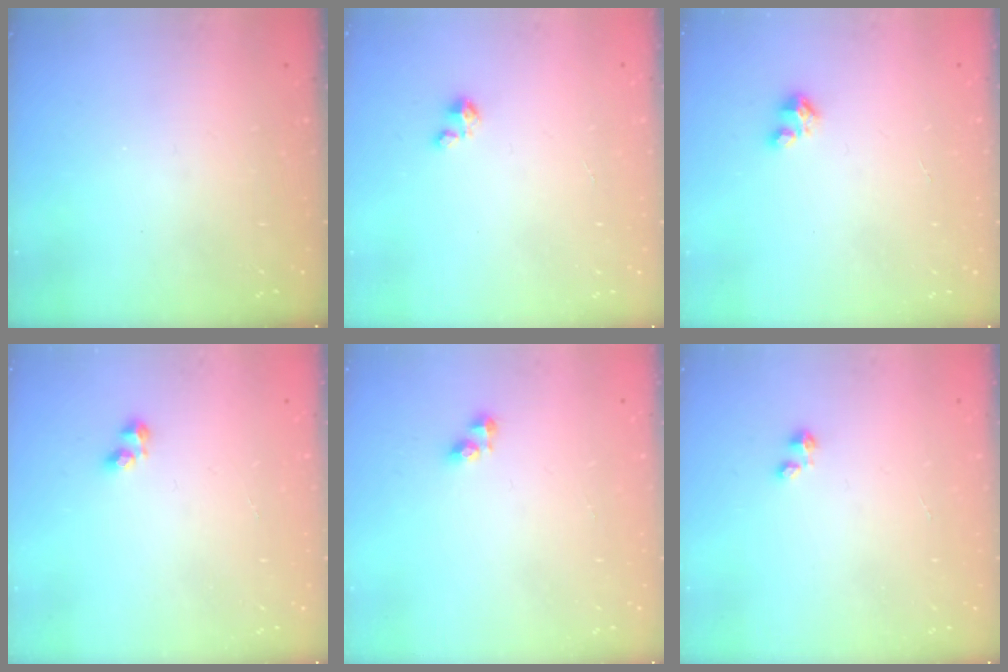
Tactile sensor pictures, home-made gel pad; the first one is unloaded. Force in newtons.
{"total": 1.8, "press": 1.8, "slide": 0.1}
{"total": 1.6, "press": 1.6, "slide": 0.1}
{"total": 2.5, "press": 2.3, "slide": 0.9}
{"total": 3.3, "press": 3.3, "slide": 0.4}
{"total": 0.0}